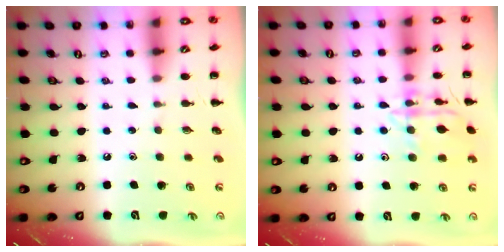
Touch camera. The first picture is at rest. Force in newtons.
{"total": 13.7, "press": 13.7, "slide": 0.6}